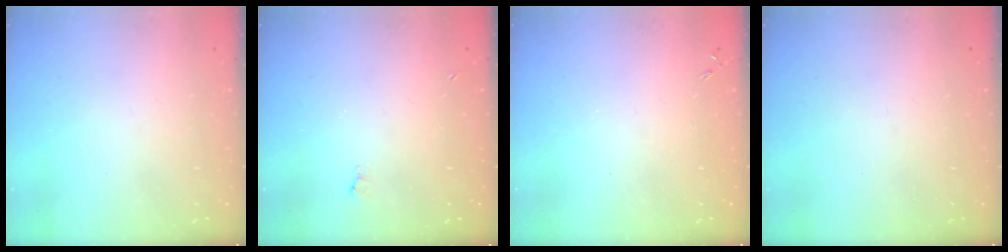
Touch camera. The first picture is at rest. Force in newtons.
{"total": 2.4, "press": 2.4, "slide": 0.5}
{"total": 0.0}
{"total": 0.0}